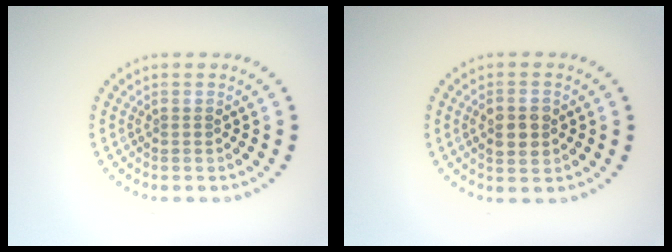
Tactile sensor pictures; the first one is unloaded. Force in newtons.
{"total": 2.9, "press": 2.9, "slide": 0.1}